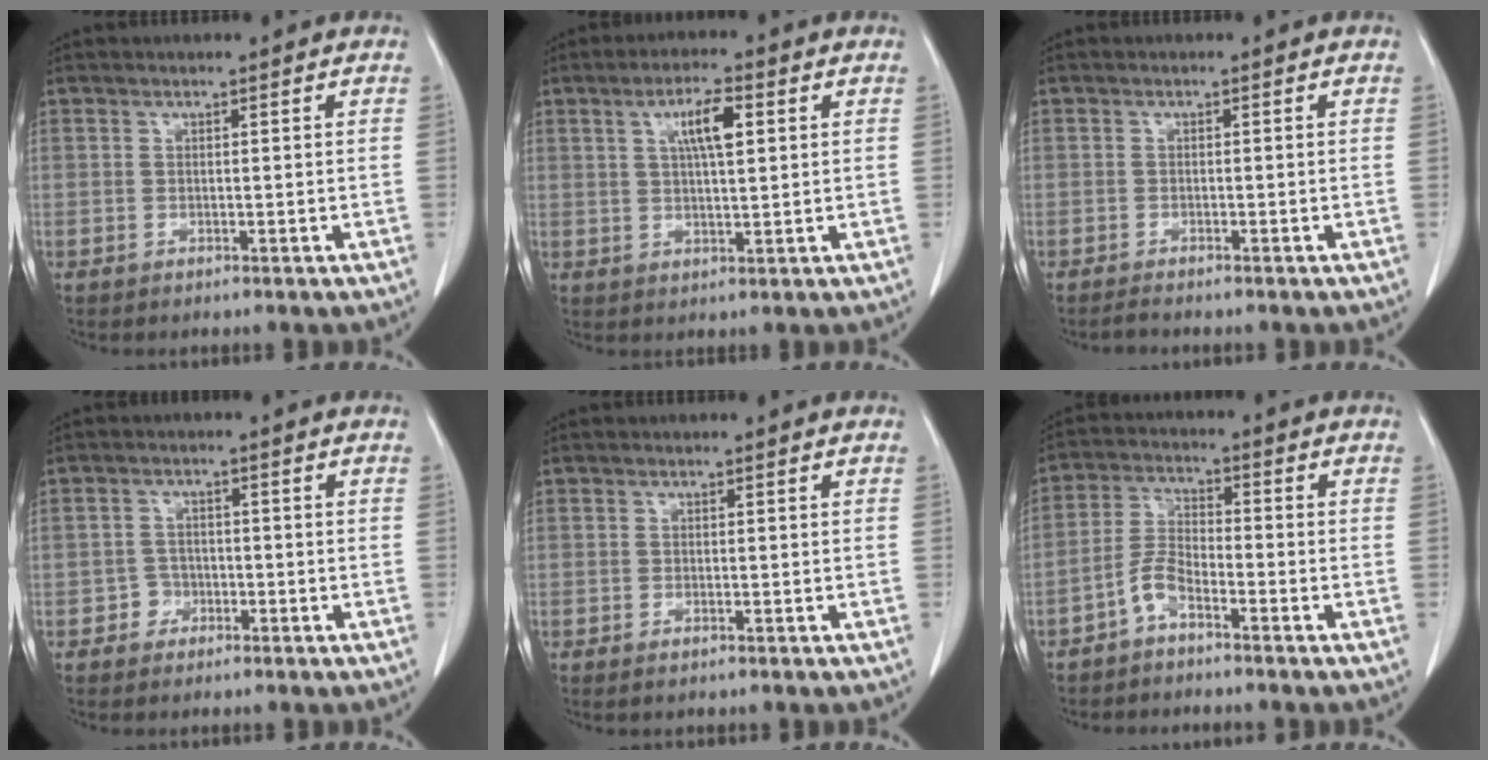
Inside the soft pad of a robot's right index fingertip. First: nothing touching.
{"total": 6.0, "force": [2.0, 1.1, 5.5], "torque": [-0.099, 0.006, 0.035]}
{"total": 1.7, "force": [-1.6, 0.0, 0.7], "torque": [-0.016, -0.003, -0.024]}
{"total": 2.4, "force": [-1.1, 2.1, 0.1], "torque": [0.004, 0.012, -0.022]}
{"total": 0.6, "force": [-0.4, 0.1, 0.5], "torque": [-0.012, -0.002, -0.002]}
{"total": 4.3, "force": [-3.1, 1.2, 2.8], "torque": [-0.064, 0.007, -0.063]}